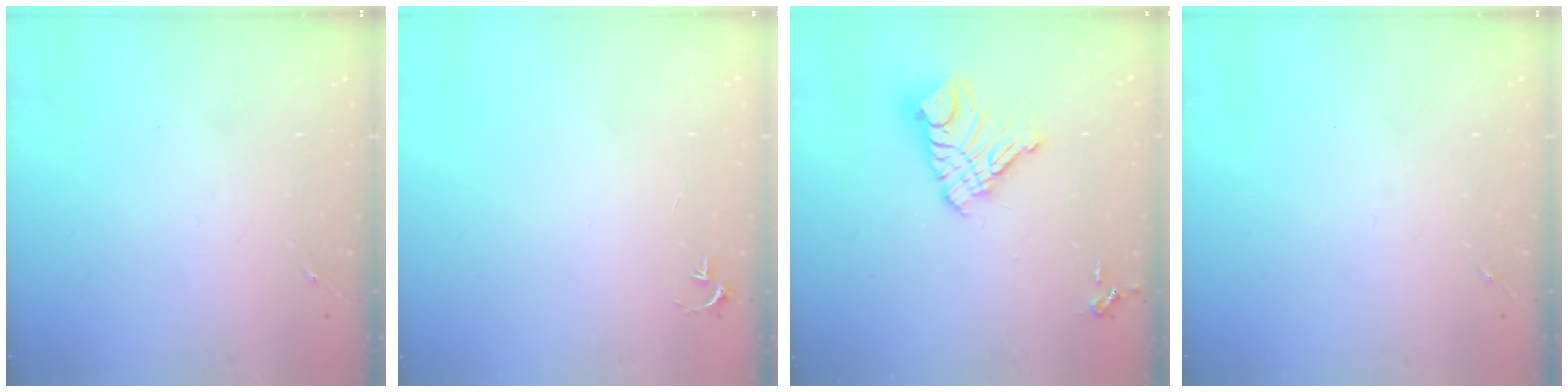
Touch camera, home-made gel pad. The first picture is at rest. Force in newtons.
{"total": 2.7, "press": 2.7, "slide": 0.3}
{"total": 14.6, "press": 14.5, "slide": 1.6}
{"total": 0.0}